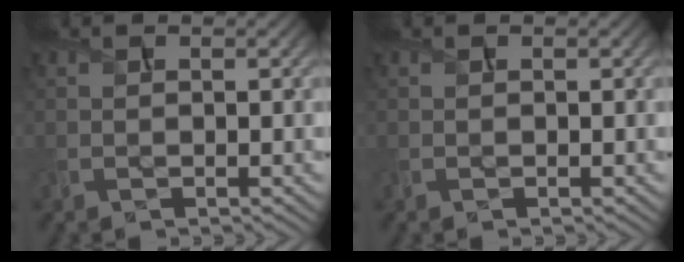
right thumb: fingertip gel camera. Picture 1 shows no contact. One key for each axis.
{"total": 0.0}